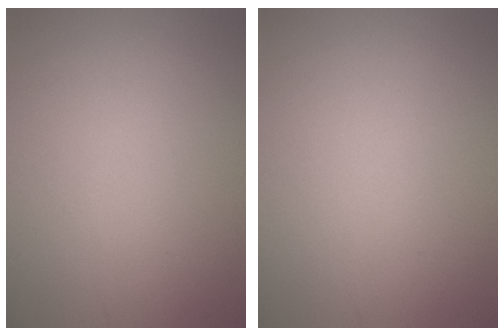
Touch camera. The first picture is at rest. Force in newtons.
{"total": 0.0}